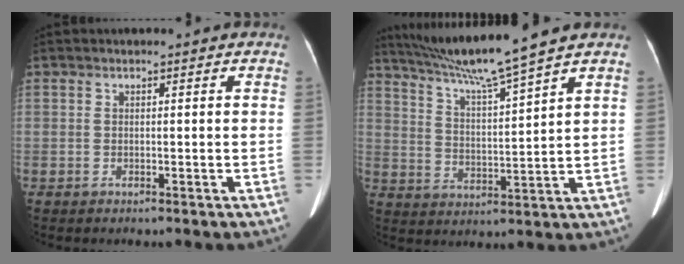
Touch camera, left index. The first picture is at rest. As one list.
[{"total": 11.2, "force": [9.5, -2.5, 5.5], "torque": [-0.100, -0.002, 0.170]}]